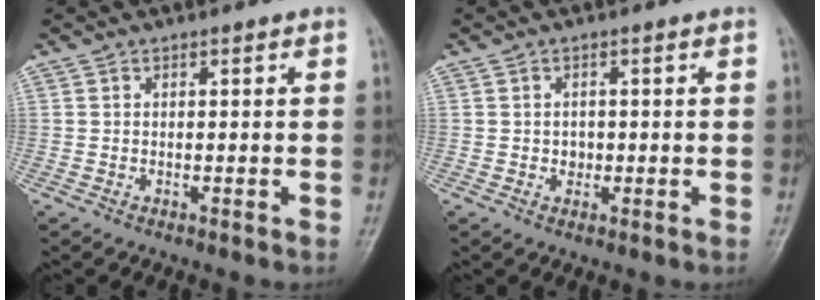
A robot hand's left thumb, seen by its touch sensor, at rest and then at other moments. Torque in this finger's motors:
{"motor_torque": [-0.51, -0.06, 0.09, -0.06, 0.00]}